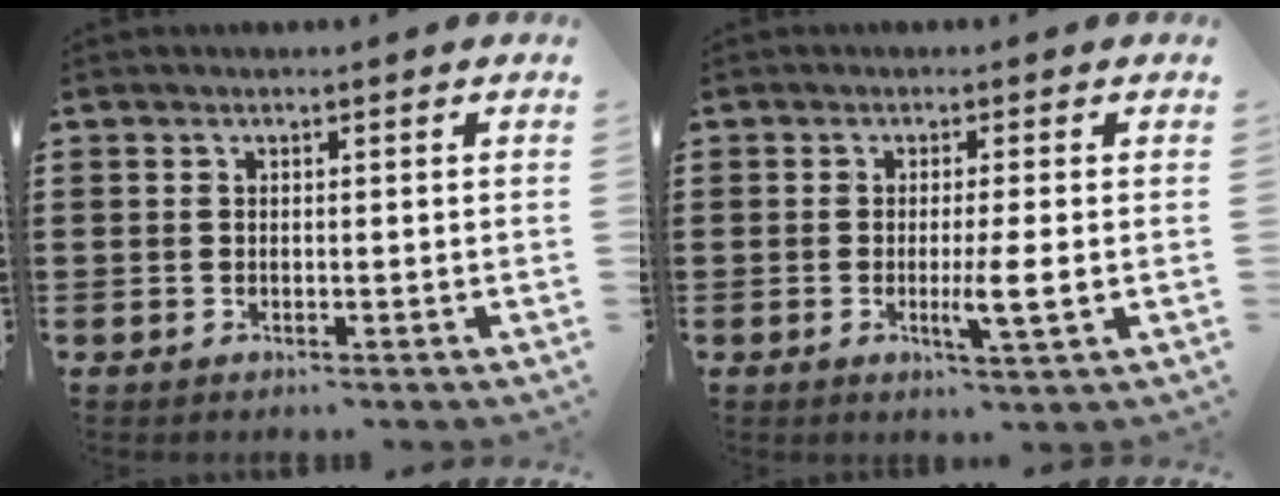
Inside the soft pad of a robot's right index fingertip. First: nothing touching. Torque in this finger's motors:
{"motor_torque": [1.37, 0.35, 0.31, 0.16]}